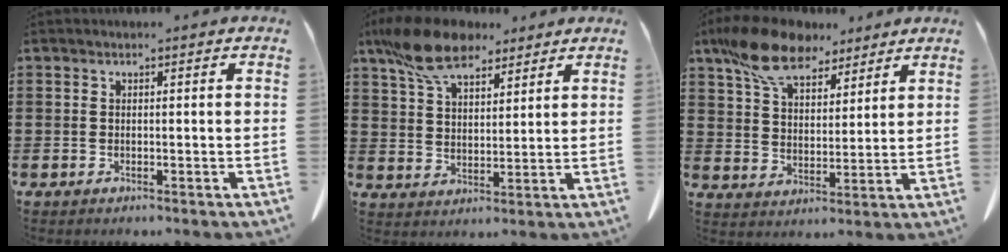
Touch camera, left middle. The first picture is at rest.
{"total": 10.5, "force": [7.8, 4.3, 5.5], "torque": [-0.132, -0.007, 0.149]}
{"total": 11.3, "force": [8.6, 4.6, 5.6], "torque": [-0.128, -0.016, 0.163]}